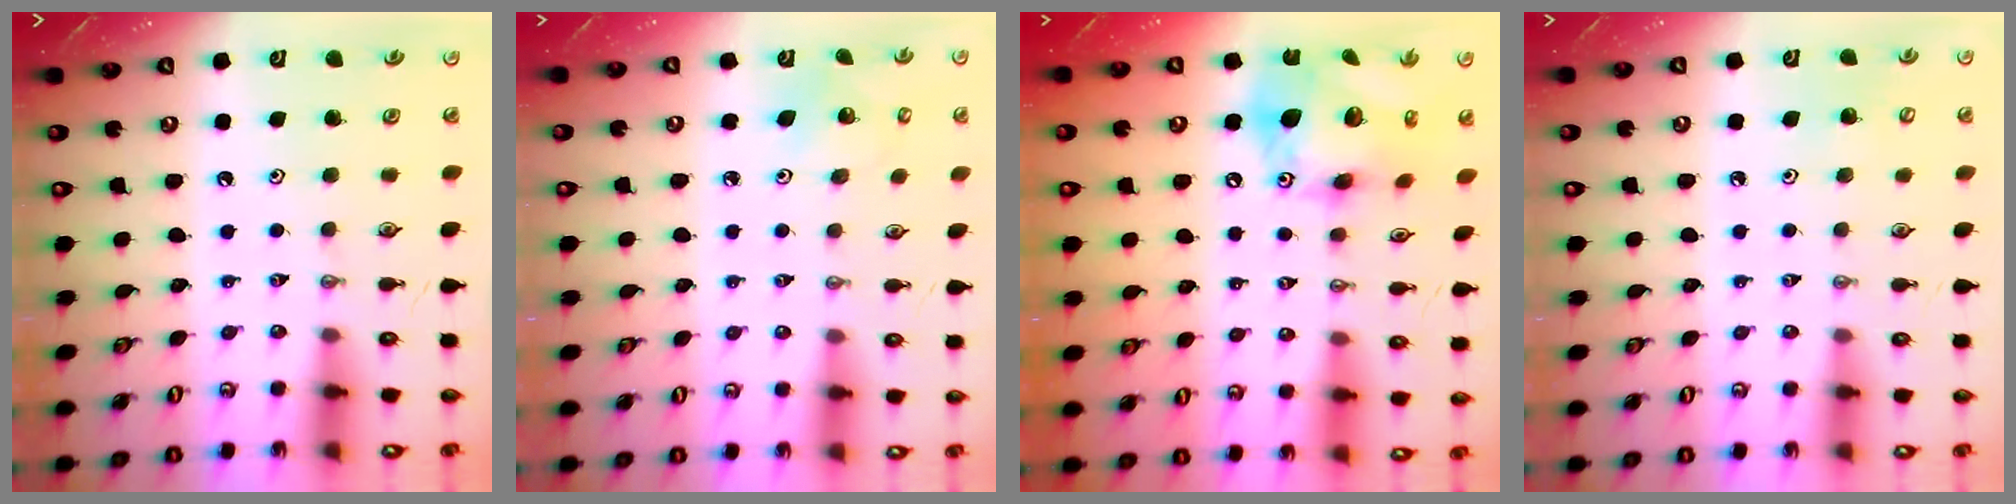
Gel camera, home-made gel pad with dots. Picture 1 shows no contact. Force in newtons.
{"total": 3.4, "press": 3.4, "slide": 0.2}
{"total": 18.2, "press": 18.2, "slide": 1.3}
{"total": 4.4, "press": 4.3, "slide": 1.1}